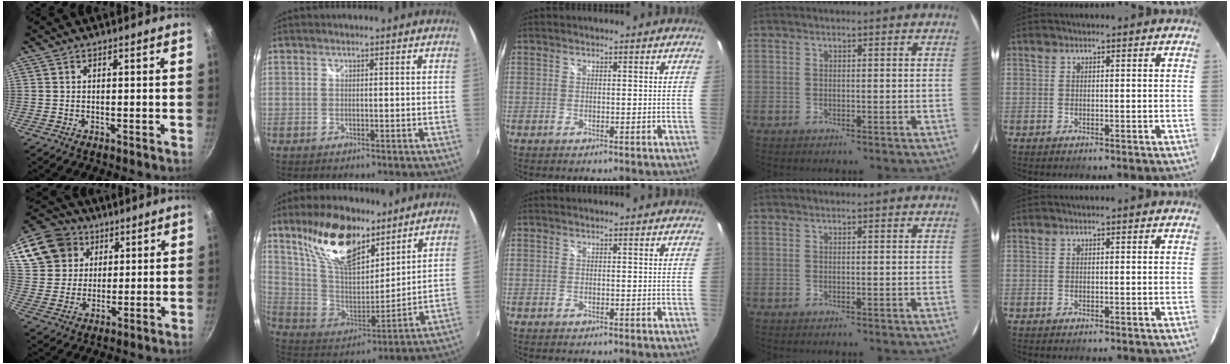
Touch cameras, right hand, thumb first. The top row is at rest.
{"thumb": {"total": 16.0, "force": [7.6, 12.8, 6.0], "torque": [-0.116, 0.008, 0.143]}, "index": {"total": 19.1, "force": [12.5, 8.6, 11.7], "torque": [-0.230, 0.014, 0.243]}}